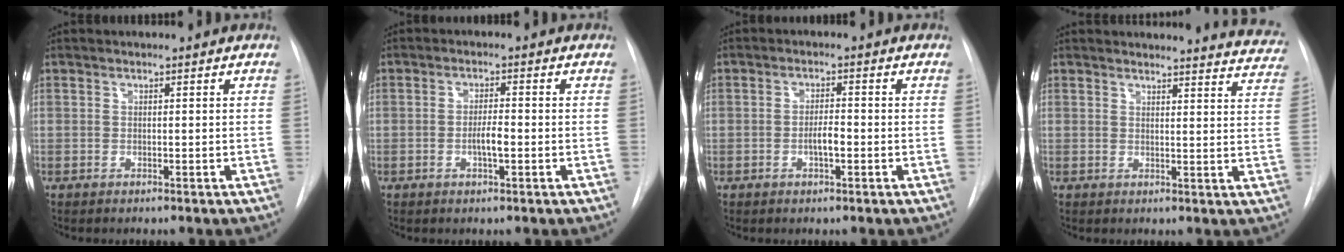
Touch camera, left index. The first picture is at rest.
{"total": 3.1, "force": [-1.4, 0.5, 2.7], "torque": [-0.047, -0.004, -0.023]}
{"total": 2.9, "force": [-1.5, 0.6, 2.4], "torque": [-0.042, -0.003, -0.024]}
{"total": 11.5, "force": [11.3, 1.7, 1.6], "torque": [0.011, -0.063, 0.091]}